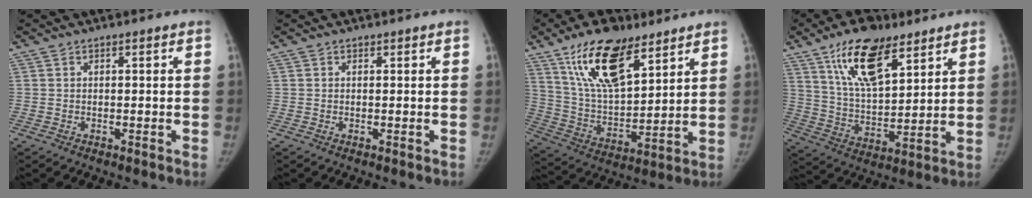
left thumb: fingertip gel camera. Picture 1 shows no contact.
{"total": 0.0}
{"total": 18.2, "force": [11.1, 7.8, 12.1], "torque": [-0.184, -0.050, 0.208]}
{"total": 15.9, "force": [9.6, 6.8, 10.7], "torque": [-0.158, -0.045, 0.174]}